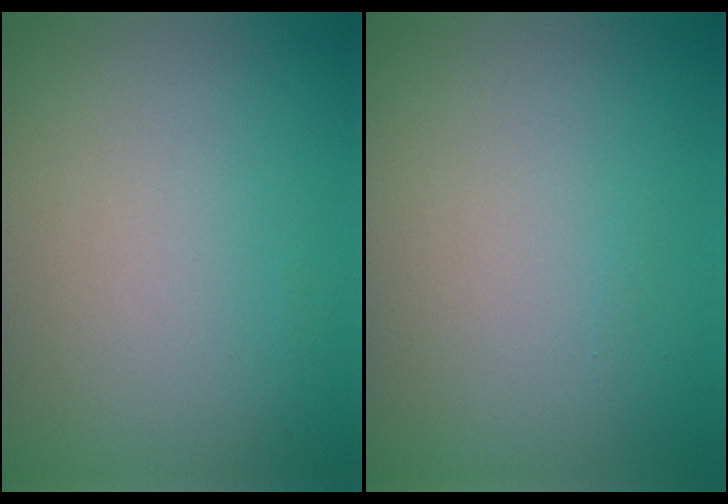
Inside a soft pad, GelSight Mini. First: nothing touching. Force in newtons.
{"total": 0.0}